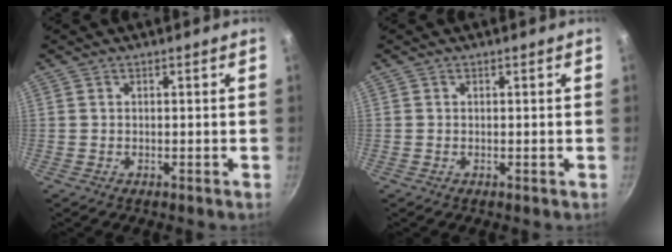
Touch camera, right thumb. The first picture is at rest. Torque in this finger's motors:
{"motor_torque": [-0.12, 0.42, 0.24, 0.02, 0.00]}